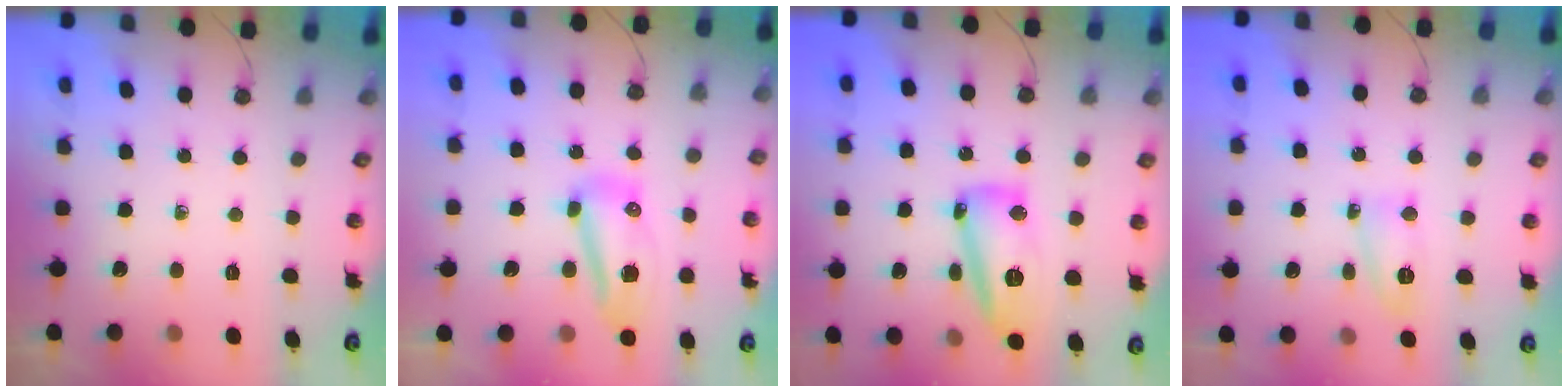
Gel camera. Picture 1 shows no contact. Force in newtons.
{"total": 10.0, "press": 9.9, "slide": 1.3}
{"total": 14.6, "press": 14.5, "slide": 2.0}
{"total": 7.8, "press": 7.7, "slide": 0.6}